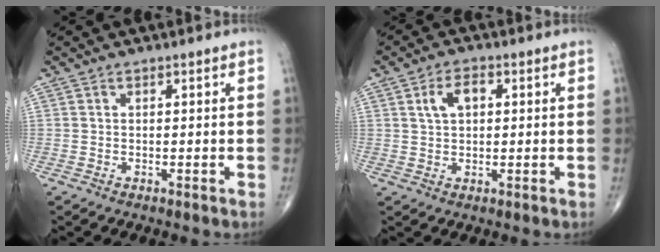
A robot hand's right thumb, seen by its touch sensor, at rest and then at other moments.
{"total": 4.7, "force": [1.3, 2.7, 3.6], "torque": [-0.064, 0.008, 0.022]}